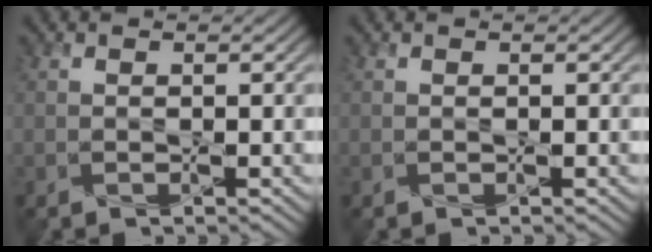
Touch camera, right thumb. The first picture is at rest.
{"total": 0.0}